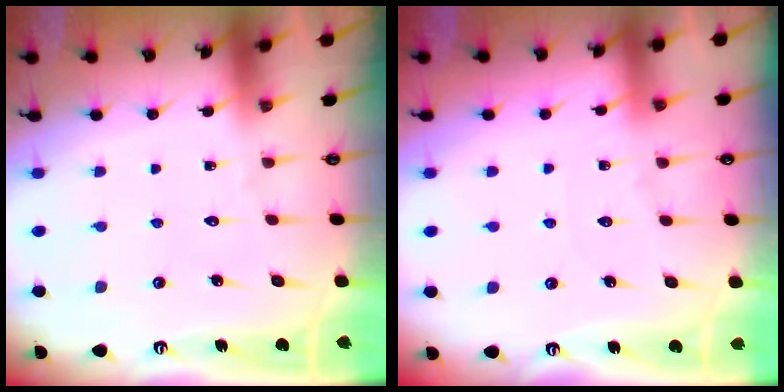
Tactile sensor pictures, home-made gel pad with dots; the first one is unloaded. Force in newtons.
{"total": 2.7, "press": 2.7, "slide": 0.4}